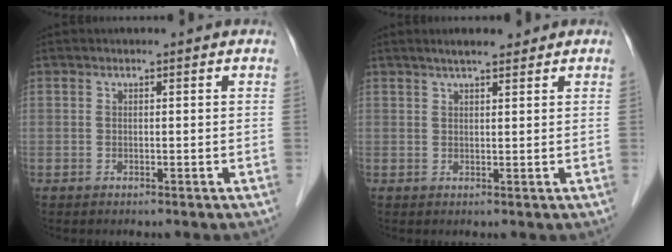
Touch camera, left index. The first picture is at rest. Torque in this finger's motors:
{"motor_torque": [0.04, -0.04, 0.05, 0.02]}